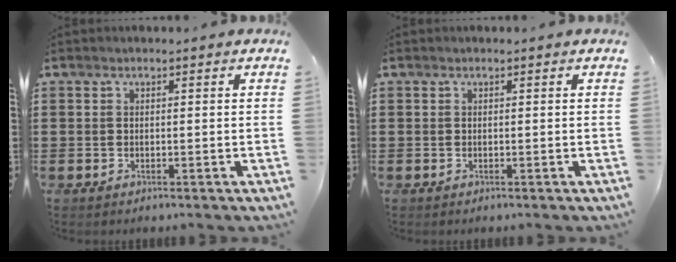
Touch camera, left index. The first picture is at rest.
{"total": 0.0}